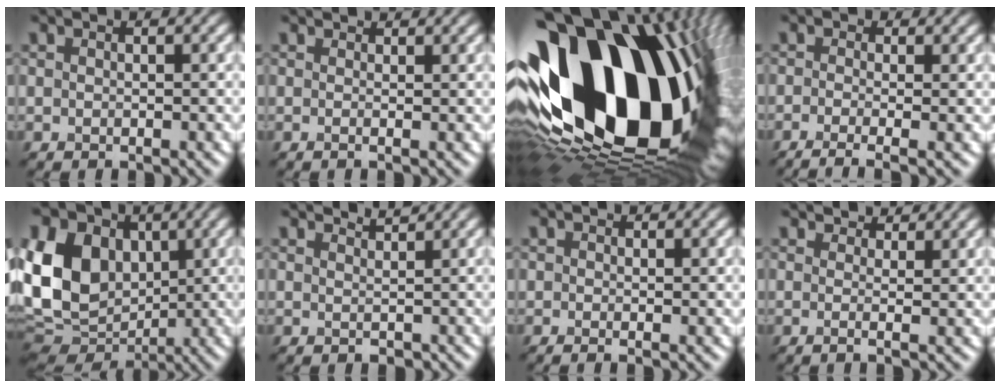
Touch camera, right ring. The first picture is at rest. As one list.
[{"total": 1.8, "force": [1.3, 0.4, 1.1], "torque": [-0.023, -0.011, 0.001]}, {"total": 23.3, "force": [1.8, 13.7, 18.7], "torque": [-0.353, -0.056, 0.035]}, {"total": 3.6, "force": [-1.1, 1.6, 3.0], "torque": [-0.040, -0.003, -0.033]}, {"total": 15.2, "force": [2.3, 11.6, 9.5], "torque": [-0.215, 0.018, 0.044]}, {"total": 1.7, "force": [1.6, 0.1, 0.4], "torque": [-0.012, -0.001, 0.022]}, {"total": 0.6, "force": [-0.1, 0.1, 0.6], "torque": [-0.011, -0.007, -0.004]}, {"total": 4.3, "force": [3.4, 1.1, 2.4], "torque": [-0.036, 0.000, 0.020]}]